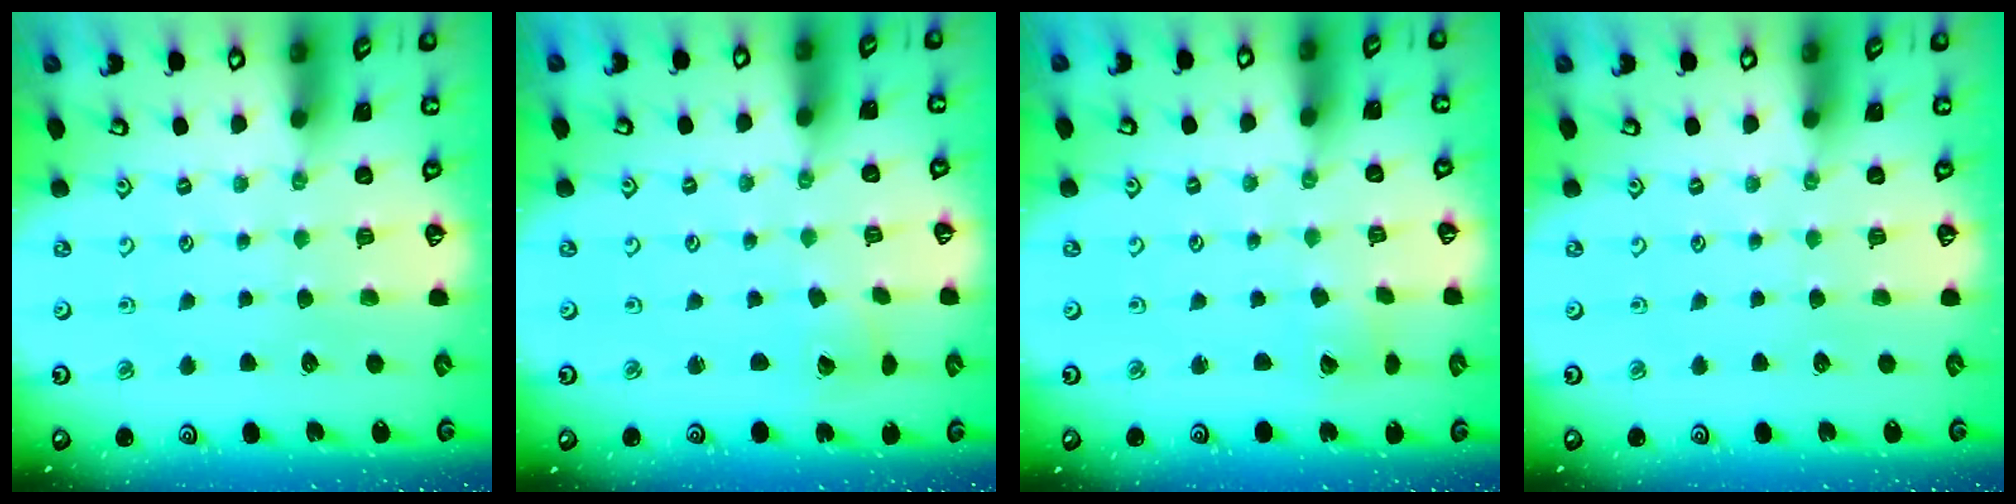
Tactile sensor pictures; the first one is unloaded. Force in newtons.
{"total": 2.0, "press": 2.0, "slide": 0.3}
{"total": 1.8, "press": 1.7, "slide": 0.1}
{"total": 0.0}